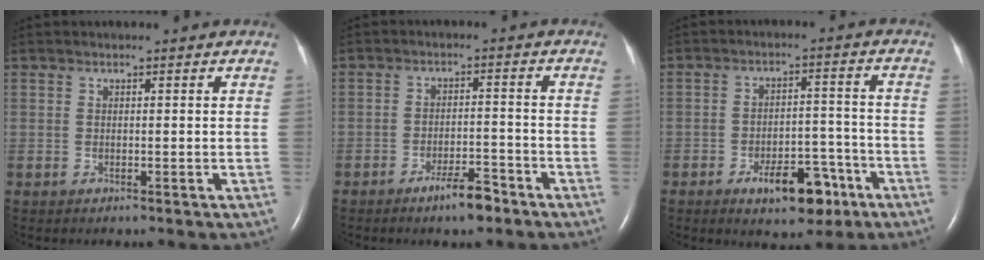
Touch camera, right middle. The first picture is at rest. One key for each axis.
{"total": 5.0, "fx": -3.7, "fy": 1.1, "fz": 3.2, "tx": -0.058, "ty": 0.000, "tz": -0.061}
{"total": 8.8, "fx": -5.1, "fy": 3.9, "fz": 6.0, "tx": -0.087, "ty": 0.013, "tz": -0.072}